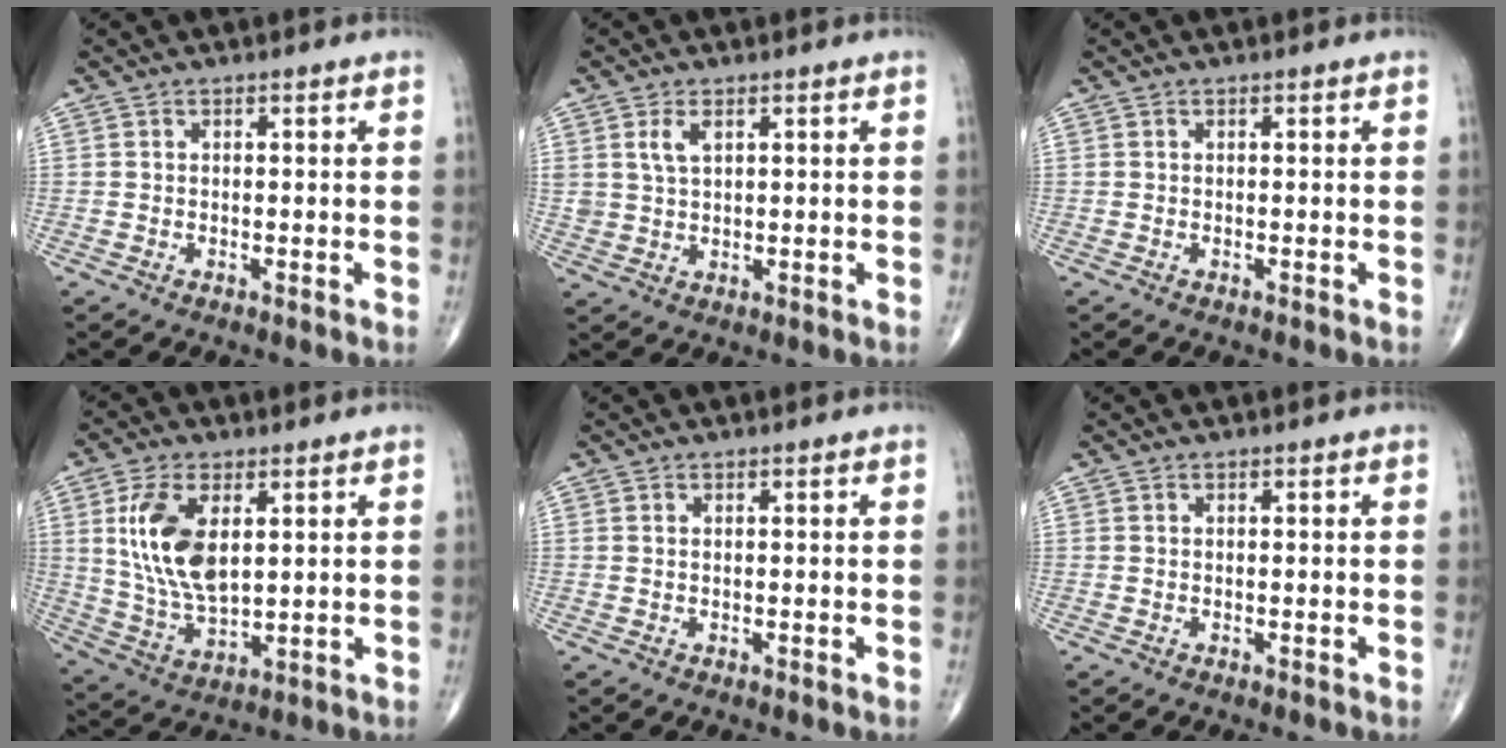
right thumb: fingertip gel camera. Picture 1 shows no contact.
{"total": 3.6, "force": [1.6, 2.0, 2.5], "torque": [-0.048, -0.008, 0.036]}
{"total": 0.0}
{"total": 13.5, "force": [3.5, 7.0, 11.0], "torque": [-0.211, -0.018, 0.076]}
{"total": 0.0}
{"total": 0.0}